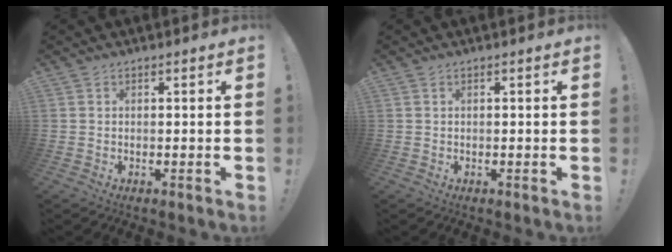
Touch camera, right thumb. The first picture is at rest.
{"total": 0.0}